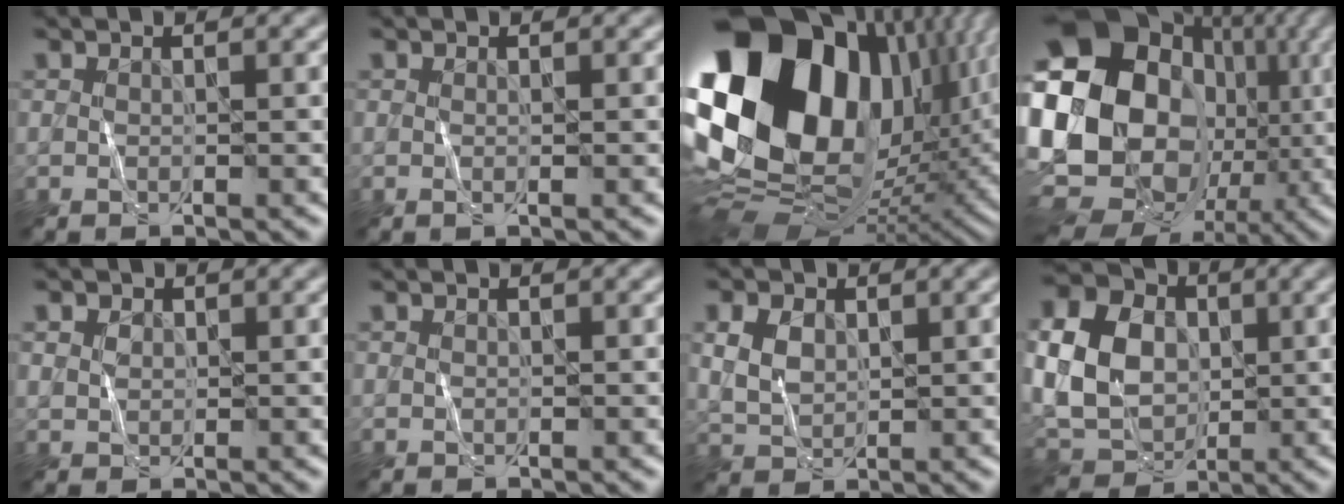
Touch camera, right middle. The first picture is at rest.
{"total": 0.6, "force": [-0.1, 0.1, 0.6], "torque": [-0.009, -0.001, -0.002]}
{"total": 22.8, "force": [6.1, 15.1, 15.9], "torque": [-0.357, 0.004, 0.107]}
{"total": 22.5, "force": [-0.1, 18.8, 12.4], "torque": [-0.230, 0.016, -0.040]}
{"total": 1.2, "force": [0.5, 1.0, 0.4], "torque": [-0.008, 0.002, 0.009]}
{"total": 0.0}
{"total": 3.2, "force": [1.1, 2.3, 2.0], "torque": [-0.051, 0.002, 0.022]}
{"total": 9.7, "force": [0.7, 7.5, 6.1], "torque": [-0.149, 0.008, 0.003]}